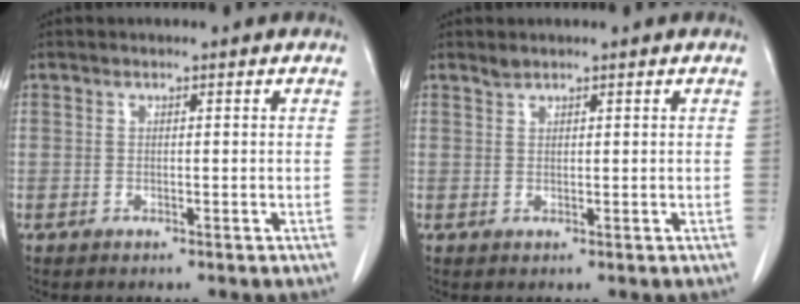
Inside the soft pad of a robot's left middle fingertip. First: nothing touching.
{"total": 0.8, "force": [0.8, 0.1, 0.1], "torque": [-0.006, 0.002, 0.019]}